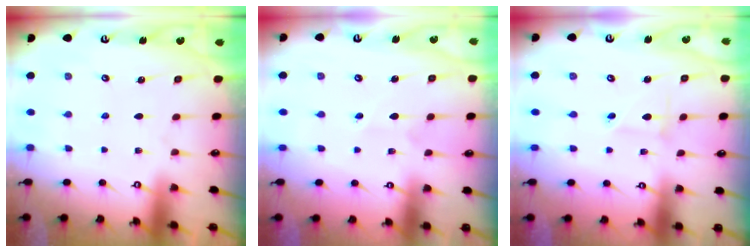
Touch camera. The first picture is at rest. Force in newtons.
{"total": 4.5, "press": 4.5, "slide": 0.5}
{"total": 2.2, "press": 2.2, "slide": 0.2}